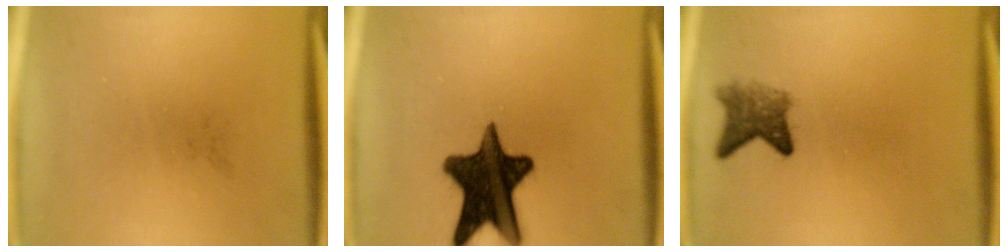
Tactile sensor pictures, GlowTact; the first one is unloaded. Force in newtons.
{"total": 15.7}
{"total": 3.7}